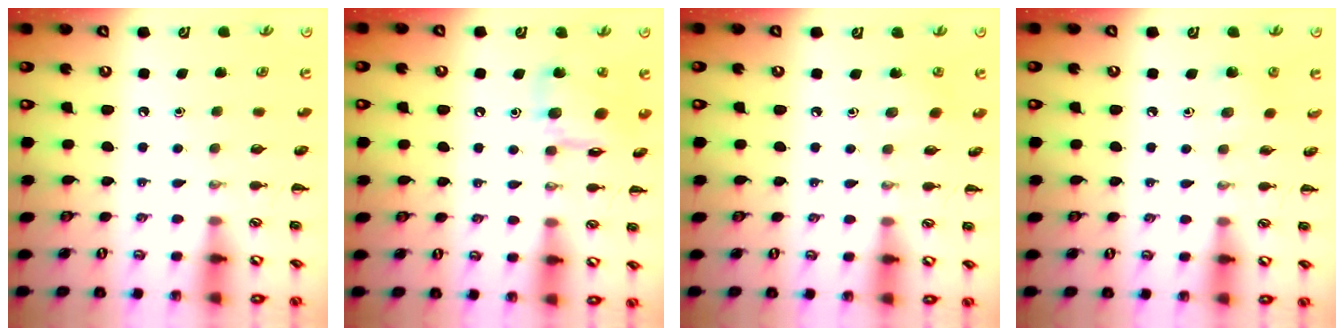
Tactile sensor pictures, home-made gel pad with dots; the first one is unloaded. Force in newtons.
{"total": 13.6, "press": 13.5, "slide": 1.9}
{"total": 2.7, "press": 2.6, "slide": 0.9}
{"total": 4.4, "press": 4.2, "slide": 1.4}